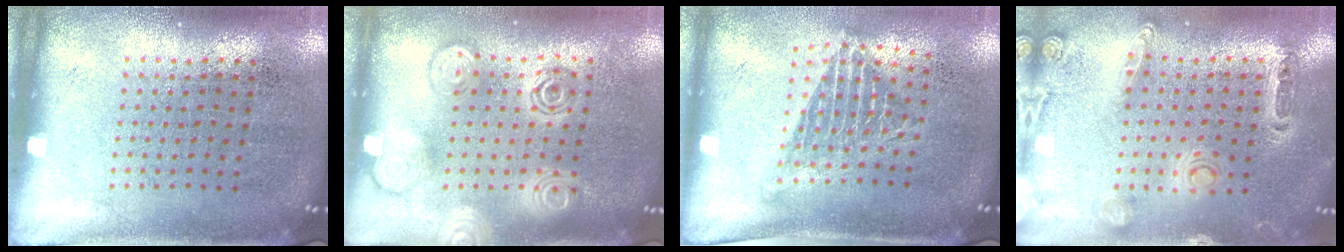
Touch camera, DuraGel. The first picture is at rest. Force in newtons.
{"total": 2.0, "press": 2.0, "slide": 0.2}
{"total": 1.3, "press": 1.0, "slide": 0.9}
{"total": 0.9, "press": 0.9, "slide": 0.2}